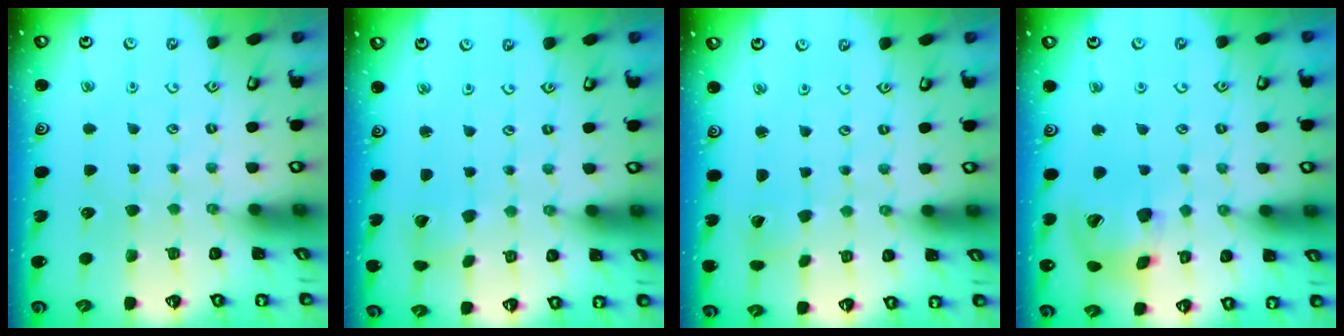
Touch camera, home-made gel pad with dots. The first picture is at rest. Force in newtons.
{"total": 2.1, "press": 2.1, "slide": 0.3}
{"total": 2.4, "press": 2.4, "slide": 0.1}
{"total": 16.6, "press": 16.4, "slide": 2.8}